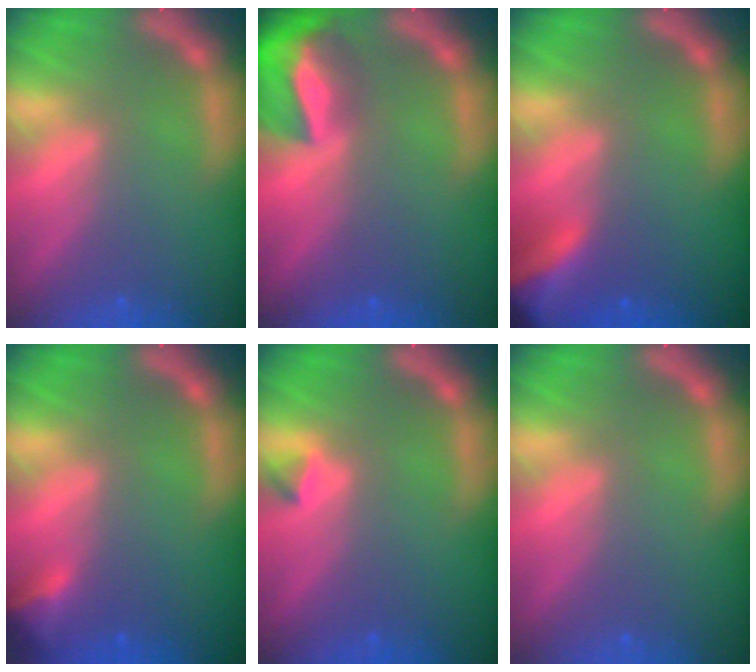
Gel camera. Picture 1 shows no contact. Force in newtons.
{"total": 8.5}
{"total": 7.4}
{"total": 2.4}
{"total": 0.9}
{"total": 0.0}